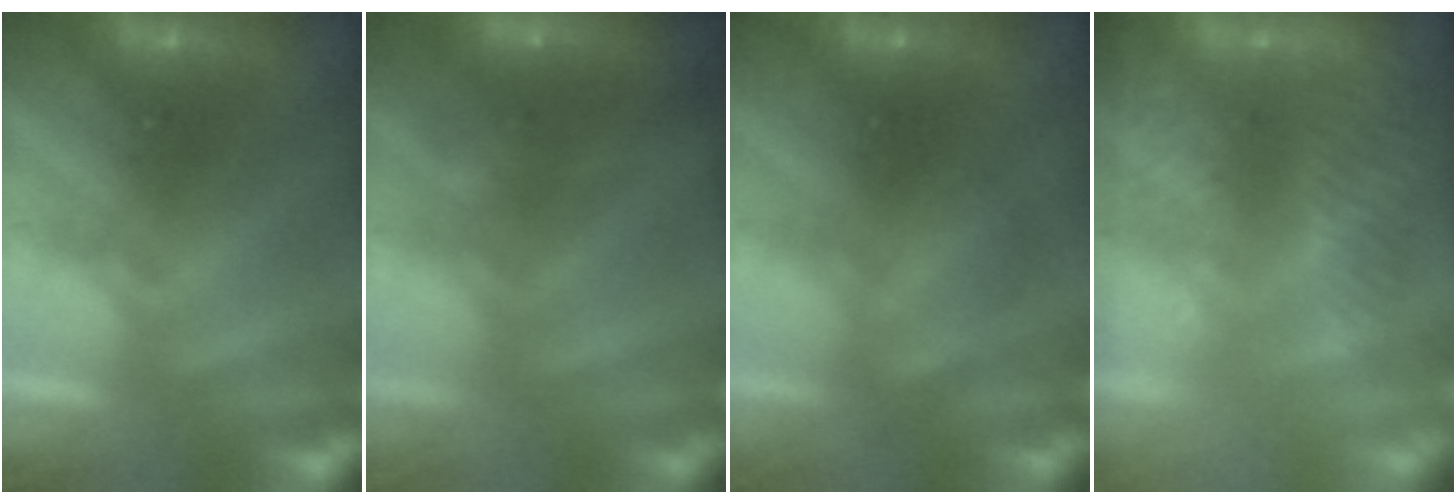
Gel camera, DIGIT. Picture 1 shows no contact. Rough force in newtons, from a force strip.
{"total": 7.1}
{"total": 2.4}
{"total": 8.6}